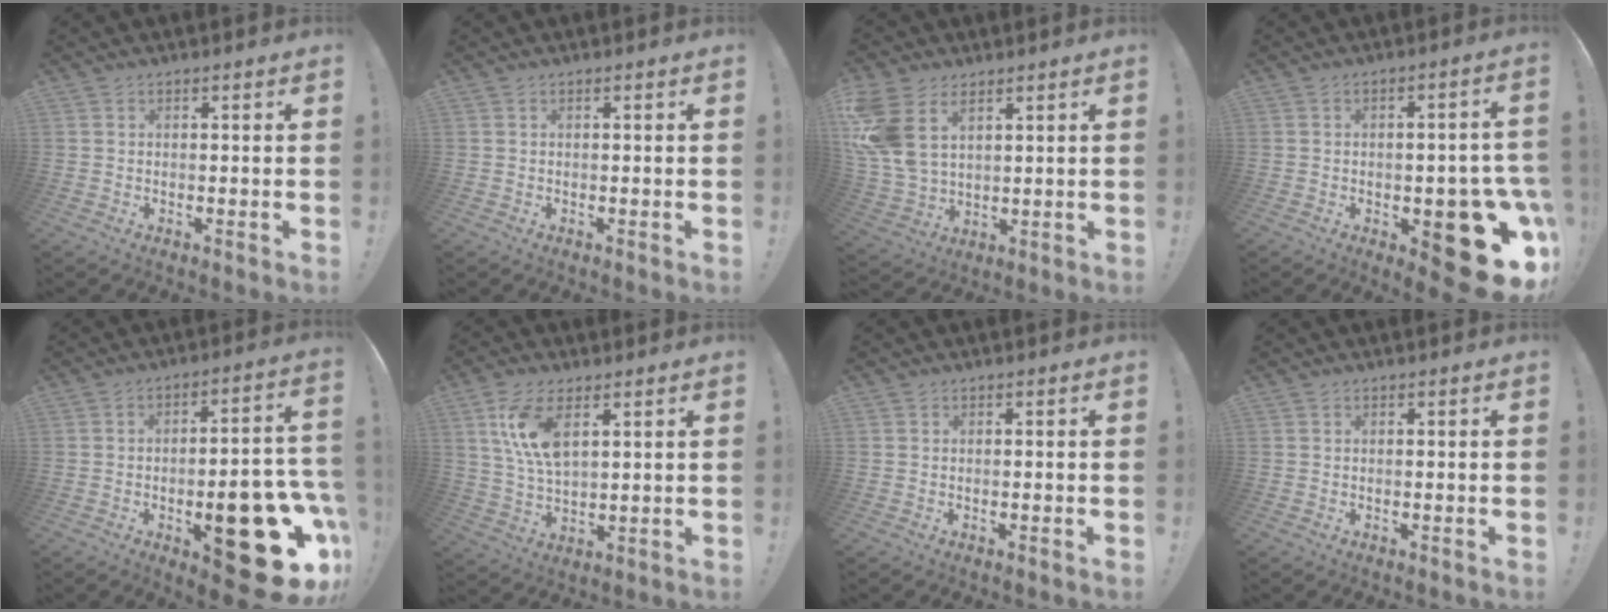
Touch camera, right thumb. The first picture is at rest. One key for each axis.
{"total": 0.0}
{"total": 12.4, "fx": 5.6, "fy": 8.1, "fz": 7.6, "tx": -0.163, "ty": -0.027, "tz": 0.110}
{"total": 19.4, "fx": -6.9, "fy": 8.5, "fz": 16.0, "tx": -0.158, "ty": 0.036, "tz": -0.085}
{"total": 24.3, "fx": -8.5, "fy": 9.8, "fz": 20.6, "tx": -0.224, "ty": 0.045, "tz": -0.108}
{"total": 10.9, "fx": 4.8, "fy": 5.0, "fz": 8.4, "tx": -0.172, "ty": -0.016, "tz": 0.084}
{"total": 0.0}
{"total": 0.0}